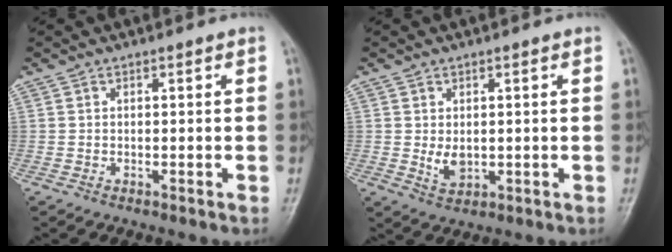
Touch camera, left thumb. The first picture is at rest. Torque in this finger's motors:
{"motor_torque": [0.40, 0.46, 0.35, -0.12, 0.01]}